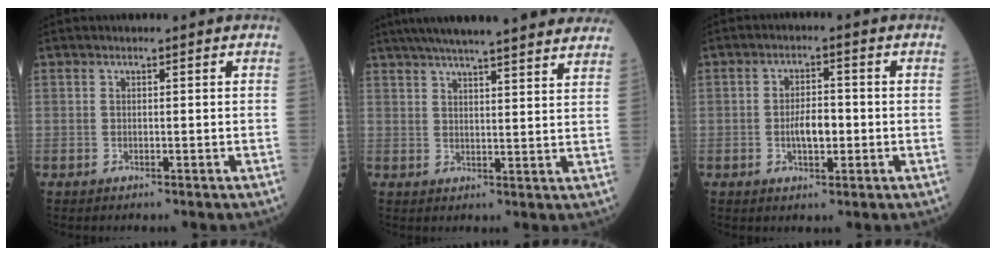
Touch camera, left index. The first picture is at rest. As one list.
[{"total": 23.1, "force": [20.2, 1.9, 11.2], "torque": [-0.174, 0.022, 0.261]}, {"total": 4.3, "force": [-1.0, 1.8, 3.7], "torque": [-0.069, 0.004, -0.019]}]